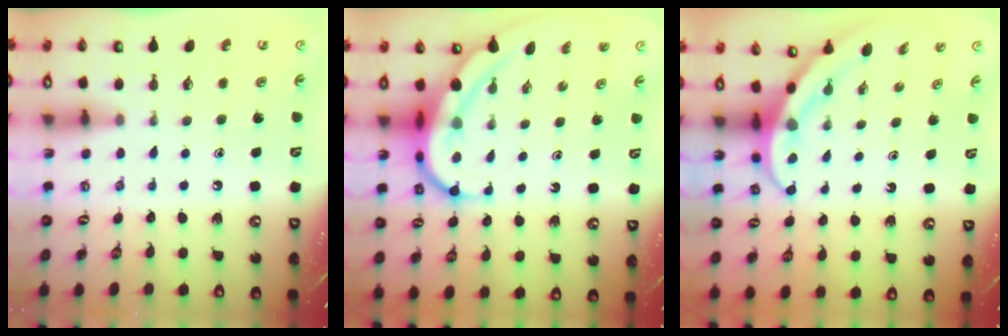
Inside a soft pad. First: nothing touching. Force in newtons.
{"total": 9.8, "press": 9.7, "slide": 1.0}
{"total": 4.0, "press": 4.0, "slide": 0.4}